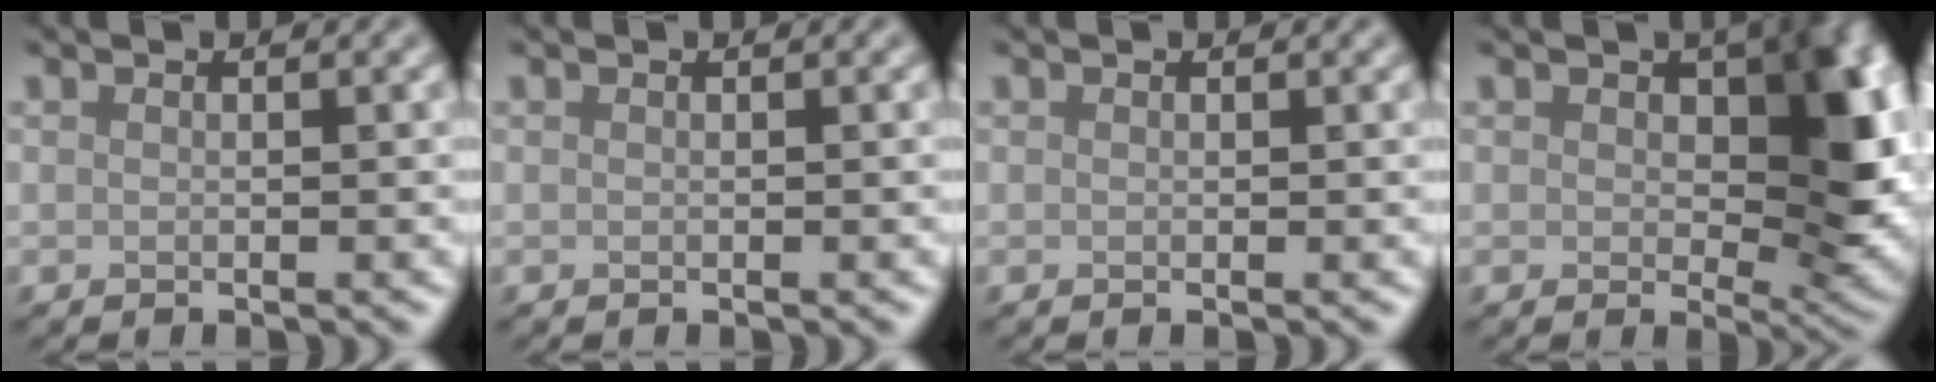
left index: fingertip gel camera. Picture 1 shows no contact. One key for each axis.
{"total": 0.0}
{"total": 0.0}
{"total": 10.0, "fx": 1.4, "fy": 5.7, "fz": 8.1, "tx": -0.103, "ty": -0.004, "tz": 0.021}